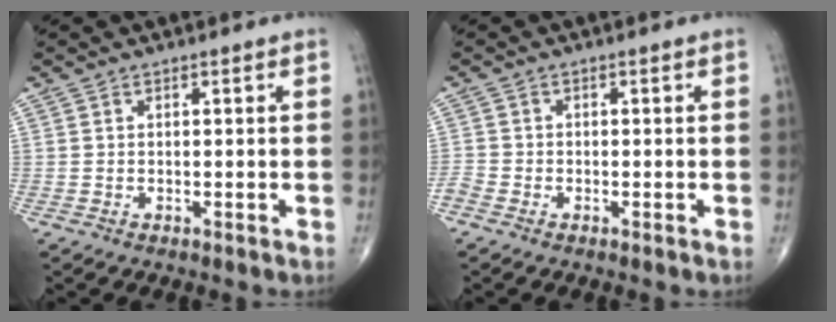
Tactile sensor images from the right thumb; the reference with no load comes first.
{"total": 1.8, "force": [-1.3, 1.0, 0.6], "torque": [-0.013, 0.003, -0.030]}